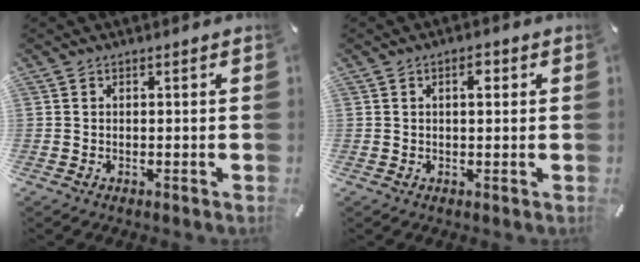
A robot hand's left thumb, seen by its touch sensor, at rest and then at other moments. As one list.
[{"total": 2.9, "force": [0.8, 1.3, 2.4], "torque": [-0.034, 0.000, 0.008]}]